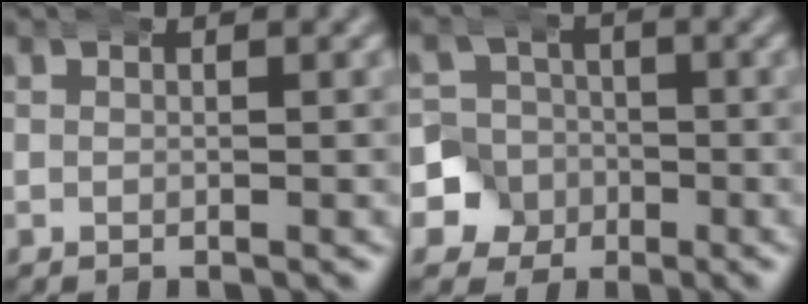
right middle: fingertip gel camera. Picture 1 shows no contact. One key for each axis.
{"total": 10.3, "fx": -1.5, "fy": 9.9, "fz": 2.6, "tx": -0.095, "ty": -0.045, "tz": -0.030}